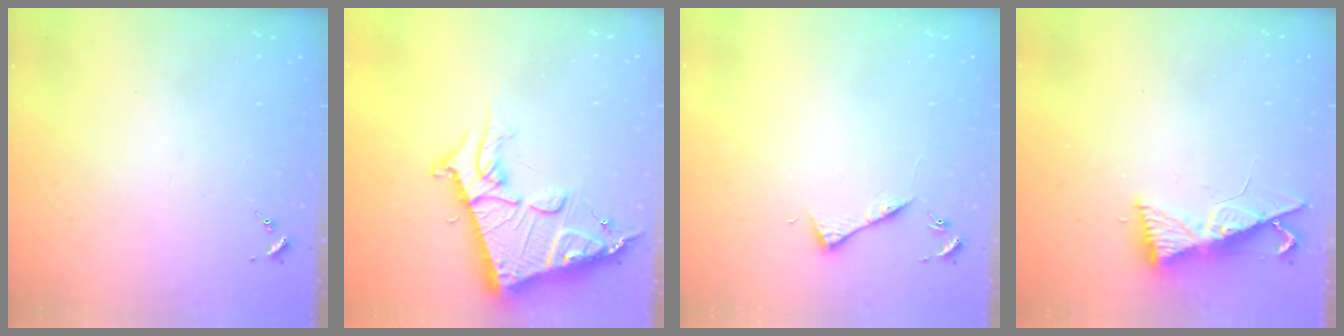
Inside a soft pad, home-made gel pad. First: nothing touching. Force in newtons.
{"total": 18.5, "press": 18.4, "slide": 1.8}
{"total": 4.2, "press": 4.1, "slide": 0.5}
{"total": 8.5, "press": 8.5, "slide": 1.0}